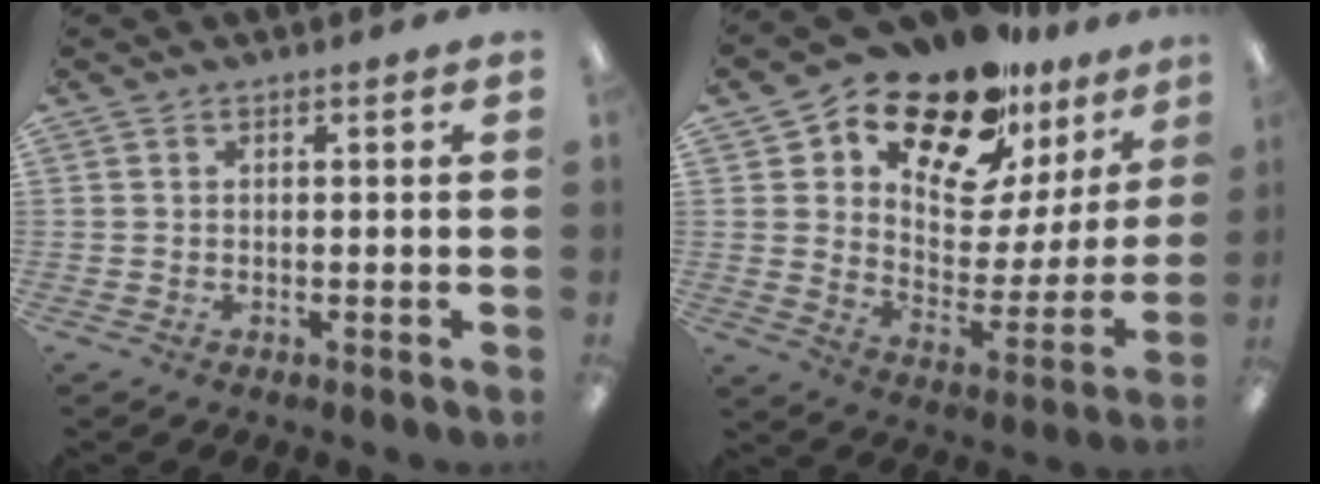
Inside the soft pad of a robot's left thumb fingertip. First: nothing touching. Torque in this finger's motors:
{"motor_torque": [1.58, 1.66, 1.38, -1.39, 0.25]}